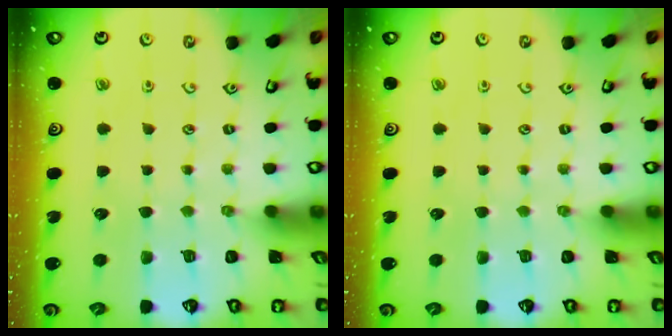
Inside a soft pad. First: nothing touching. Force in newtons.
{"total": 0.0}